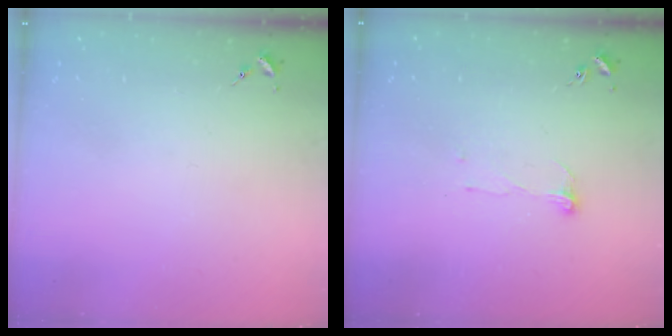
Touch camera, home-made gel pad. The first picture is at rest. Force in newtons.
{"total": 5.3, "press": 5.3, "slide": 0.6}